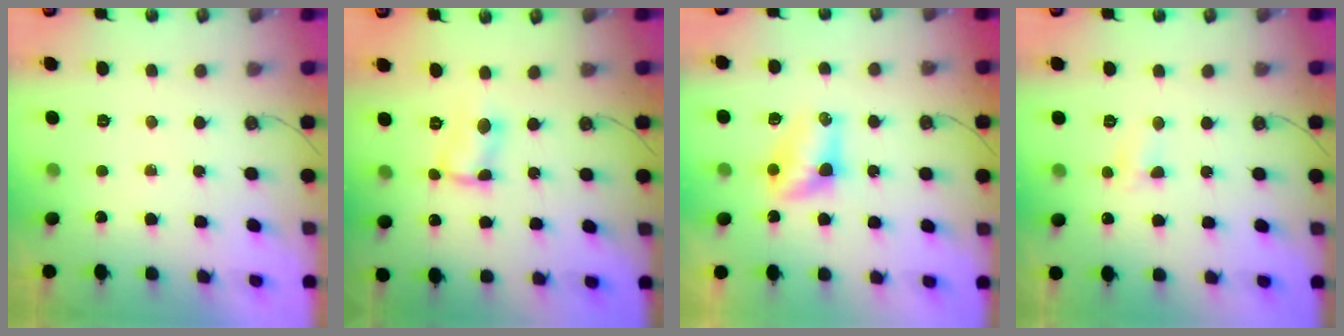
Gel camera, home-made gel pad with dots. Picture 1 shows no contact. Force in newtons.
{"total": 3.7, "press": 3.7, "slide": 0.2}
{"total": 7.8, "press": 6.6, "slide": 4.2}
{"total": 3.9, "press": 3.9, "slide": 0.5}